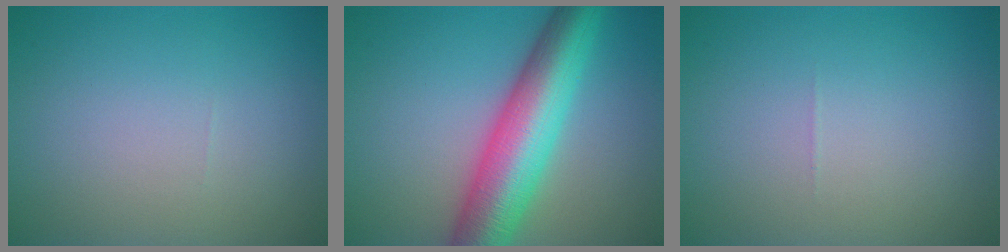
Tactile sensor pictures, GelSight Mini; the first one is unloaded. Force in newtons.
{"total": 9.8, "press": 9.8, "slide": 0.2}
{"total": 0.0}